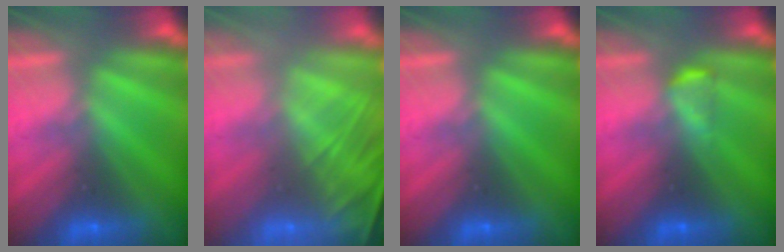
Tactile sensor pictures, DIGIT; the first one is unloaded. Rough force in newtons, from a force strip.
{"total": 8.1}
{"total": 0.0}
{"total": 2.4}